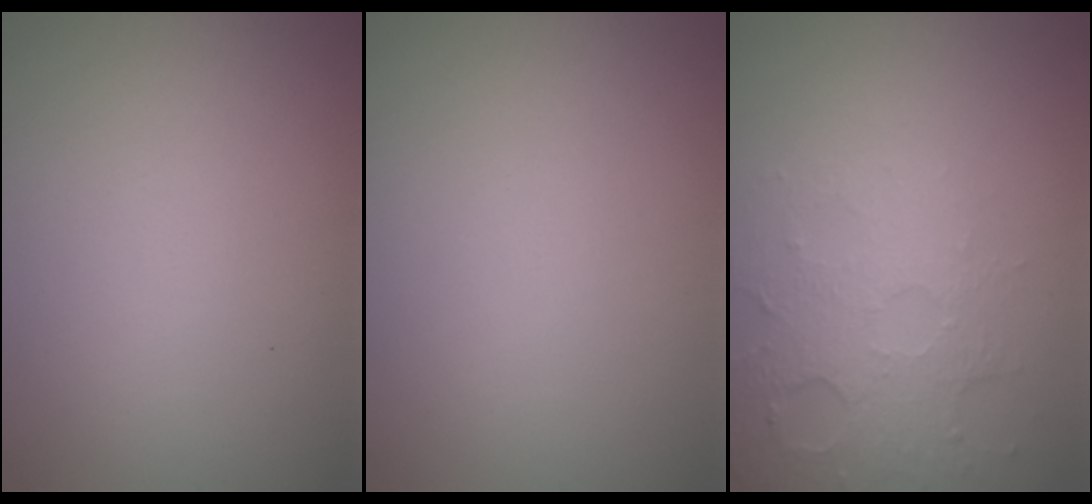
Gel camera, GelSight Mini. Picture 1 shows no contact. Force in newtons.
{"total": 0.0}
{"total": 4.9, "press": 3.2, "slide": 3.6}